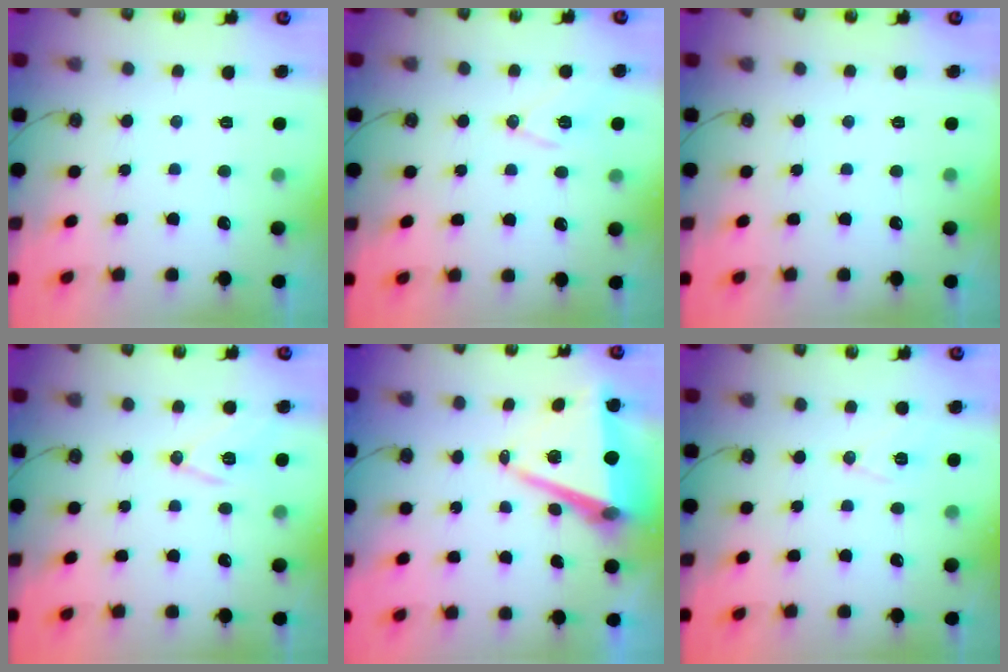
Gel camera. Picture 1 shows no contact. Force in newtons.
{"total": 10.6, "press": 10.0, "slide": 3.3}
{"total": 0.0}
{"total": 10.2, "press": 9.6, "slide": 3.4}
{"total": 10.7, "press": 9.9, "slide": 4.0}
{"total": 7.6, "press": 6.6, "slide": 3.7}